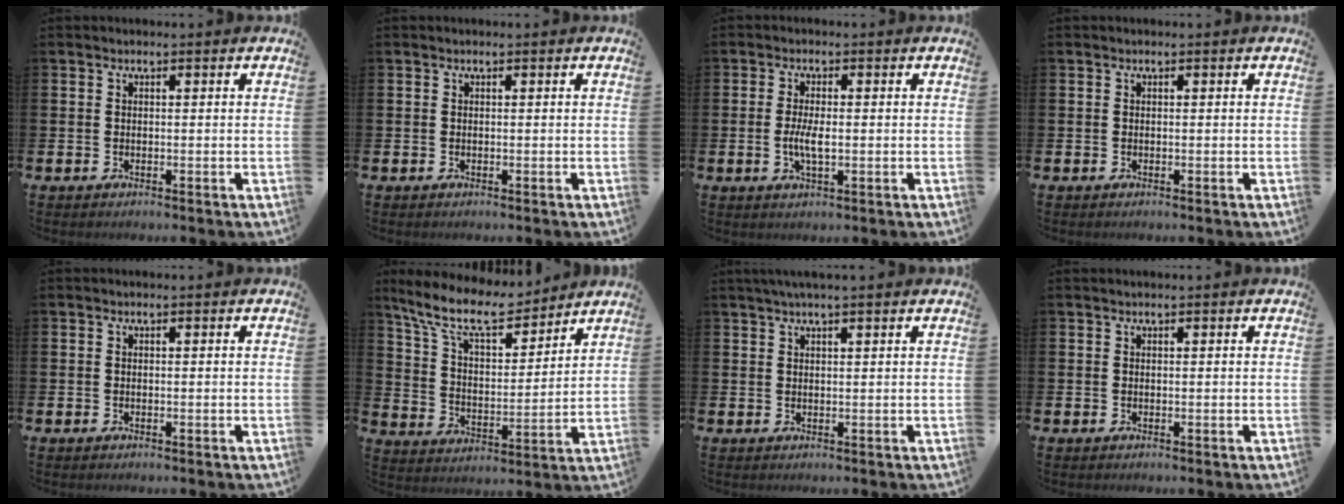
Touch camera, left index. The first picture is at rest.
{"total": 0.0}
{"total": 3.3, "force": [-0.3, 1.2, 3.1], "torque": [-0.063, -0.002, -0.010]}
{"total": 0.0}
{"total": 0.0}
{"total": 10.2, "force": [9.0, 2.7, 3.9], "torque": [-0.111, -0.049, 0.161]}
{"total": 2.0, "force": [1.7, -0.1, 1.1], "torque": [-0.022, 0.002, 0.030]}
{"total": 0.0}